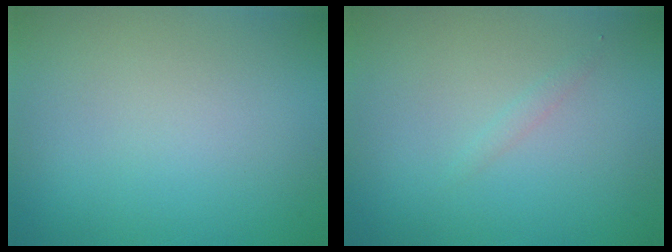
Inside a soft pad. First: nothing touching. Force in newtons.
{"total": 0.7, "press": 0.7, "slide": 0.1}